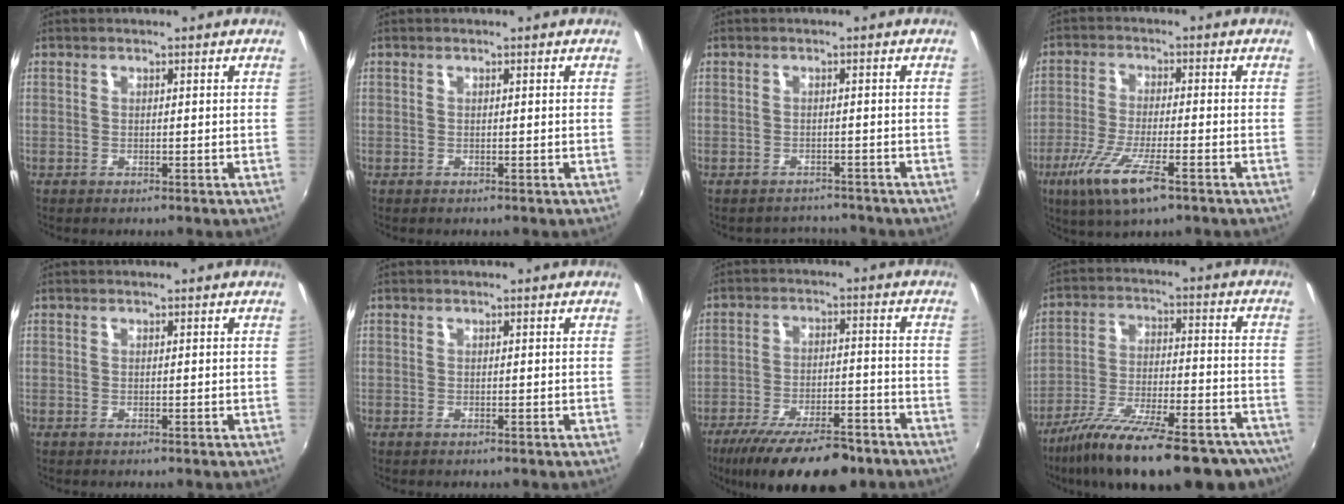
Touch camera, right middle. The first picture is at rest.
{"total": 0.0}
{"total": 4.4, "force": [-4.1, 1.5, 0.0], "torque": [-0.009, 0.000, -0.058]}
{"total": 10.8, "force": [-6.0, 2.2, 8.7], "torque": [-0.188, -0.030, -0.111]}
{"total": 0.0}
{"total": 0.0}
{"total": 17.5, "force": [-13.2, 5.1, 10.2], "torque": [-0.194, -0.035, -0.199]}
{"total": 26.4, "force": [-20.7, 7.3, 14.7], "torque": [-0.248, -0.046, -0.296]}